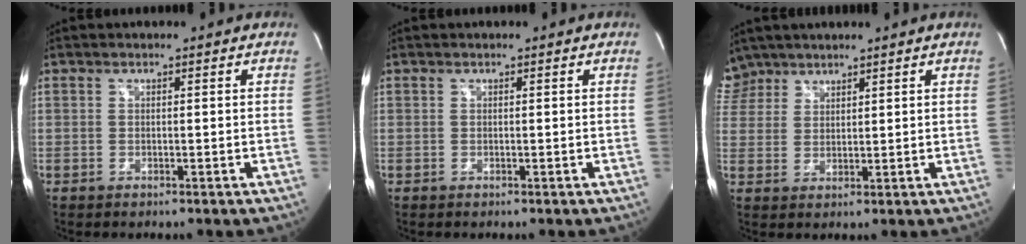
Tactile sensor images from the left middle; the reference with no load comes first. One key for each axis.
{"total": 0.0}
{"total": 5.6, "fx": 4.8, "fy": 3.0, "fz": -0.4, "tx": 0.010, "ty": 0.009, "tz": 0.097}